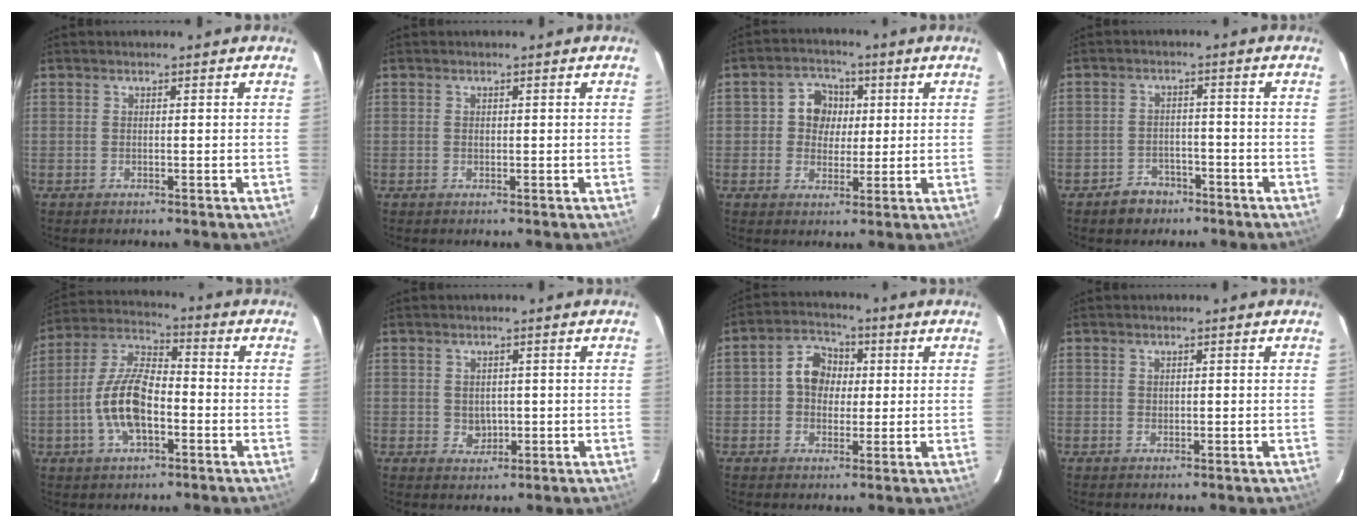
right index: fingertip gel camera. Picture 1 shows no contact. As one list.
[{"total": 0.5, "force": [0.0, 0.5, 0.2], "torque": [-0.001, 0.000, 0.002]}, {"total": 5.8, "force": [0.8, 5.4, 2.0], "torque": [-0.034, 0.018, 0.013]}, {"total": 5.1, "force": [-3.6, 3.4, 0.9], "torque": [-0.031, 0.014, -0.048]}, {"total": 13.5, "force": [-4.0, 5.2, 11.8], "torque": [-0.248, 0.003, -0.078]}, {"total": 3.0, "force": [-0.1, 2.7, 1.4], "torque": [-0.023, 0.002, 0.007]}, {"total": 6.2, "force": [0.5, 5.3, 3.2], "torque": [-0.060, 0.024, 0.007]}, {"total": 0.0}]